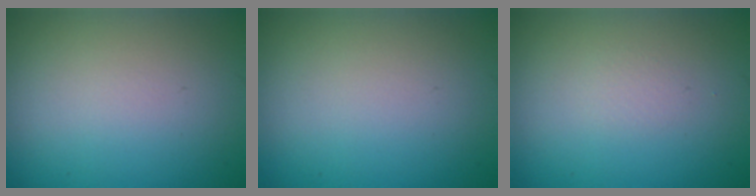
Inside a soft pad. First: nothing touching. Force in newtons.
{"total": 0.0}
{"total": 0.5, "press": 0.5, "slide": 0.1}